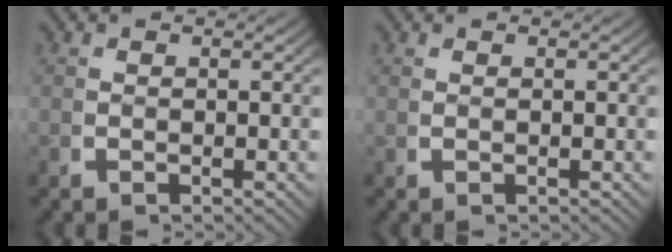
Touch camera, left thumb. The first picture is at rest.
{"total": 0.0}